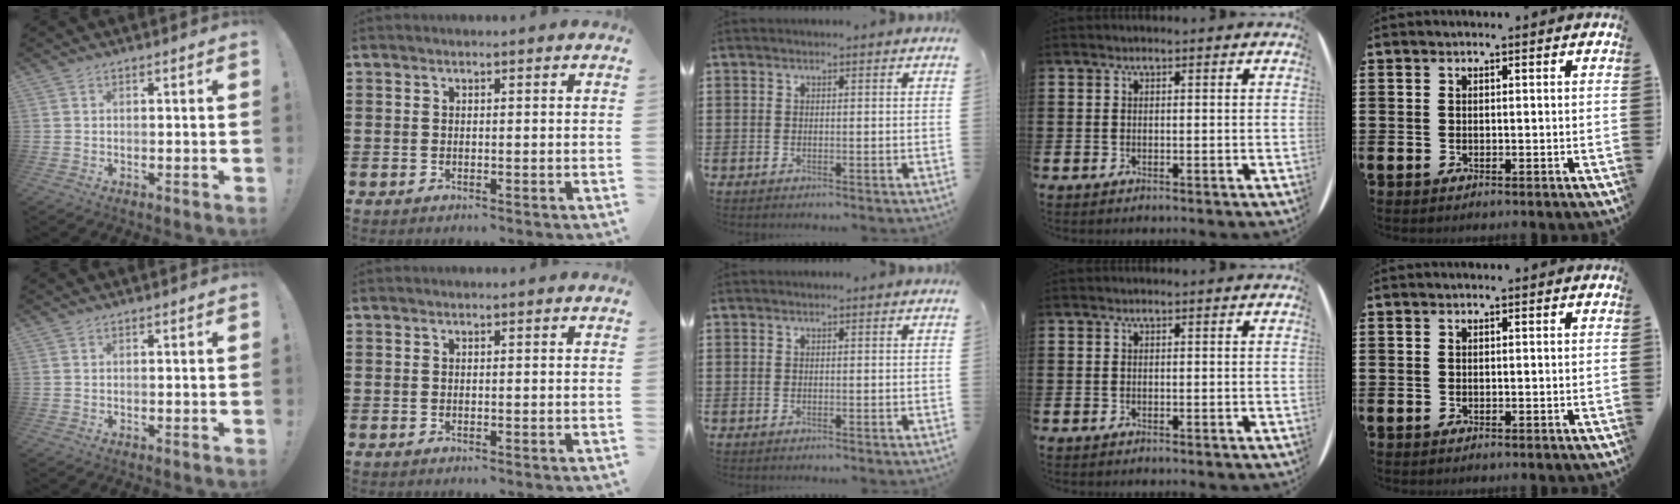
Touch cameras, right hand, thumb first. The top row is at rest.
{}